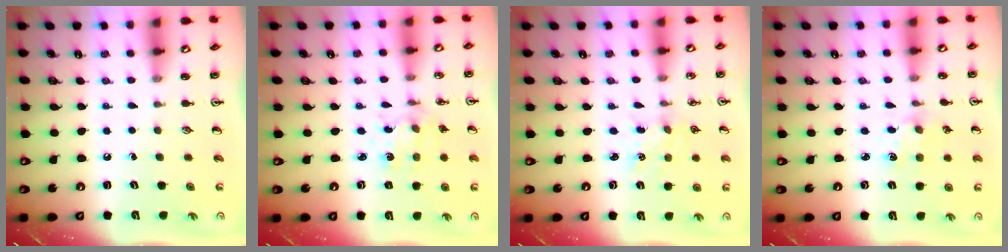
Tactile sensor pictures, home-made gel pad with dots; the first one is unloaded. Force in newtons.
{"total": 2.7, "press": 2.7, "slide": 0.3}
{"total": 2.2, "press": 2.2, "slide": 0.3}
{"total": 1.8, "press": 1.8, "slide": 0.3}